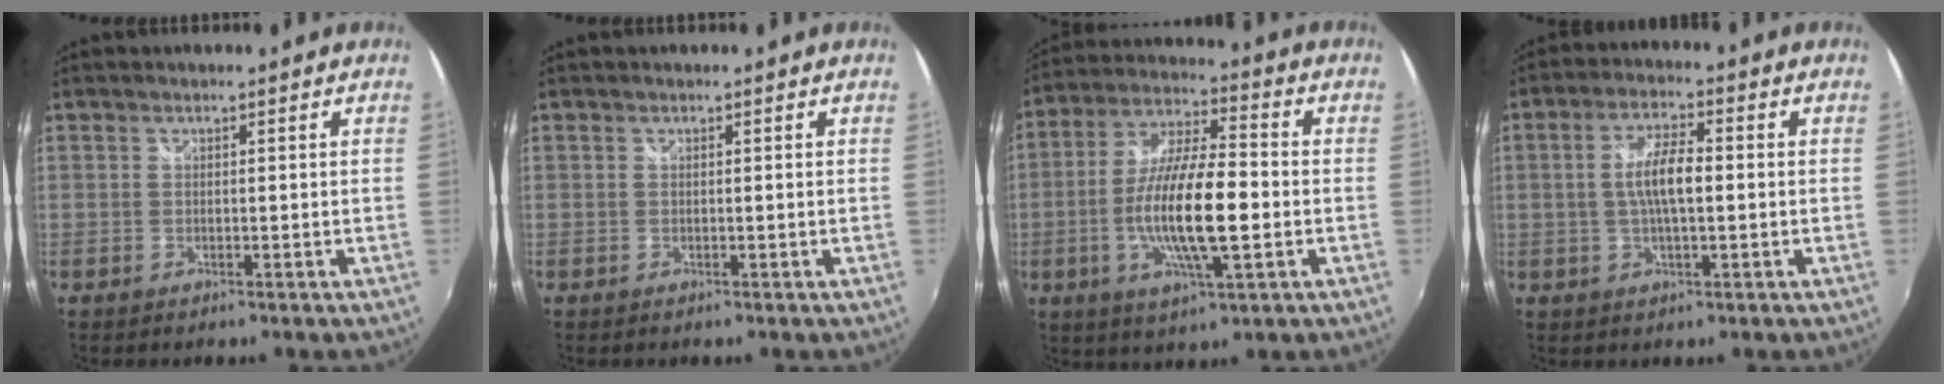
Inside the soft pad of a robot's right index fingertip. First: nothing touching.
{"total": 0.0}
{"total": 15.5, "force": [-3.1, 3.7, 14.8], "torque": [-0.288, -0.006, -0.060]}
{"total": 6.6, "force": [-0.1, 1.9, 6.3], "torque": [-0.118, 0.006, -0.001]}